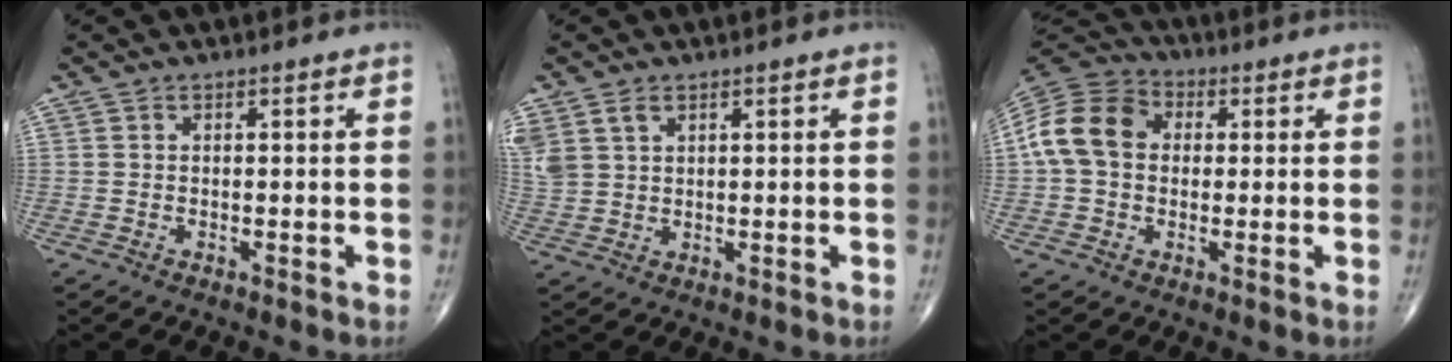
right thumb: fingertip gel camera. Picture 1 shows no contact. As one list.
[{"total": 6.8, "force": [3.3, 4.7, 3.7], "torque": [-0.096, 0.002, 0.079]}, {"total": 13.1, "force": [1.1, 10.1, 8.2], "torque": [-0.152, 0.034, 0.013]}]